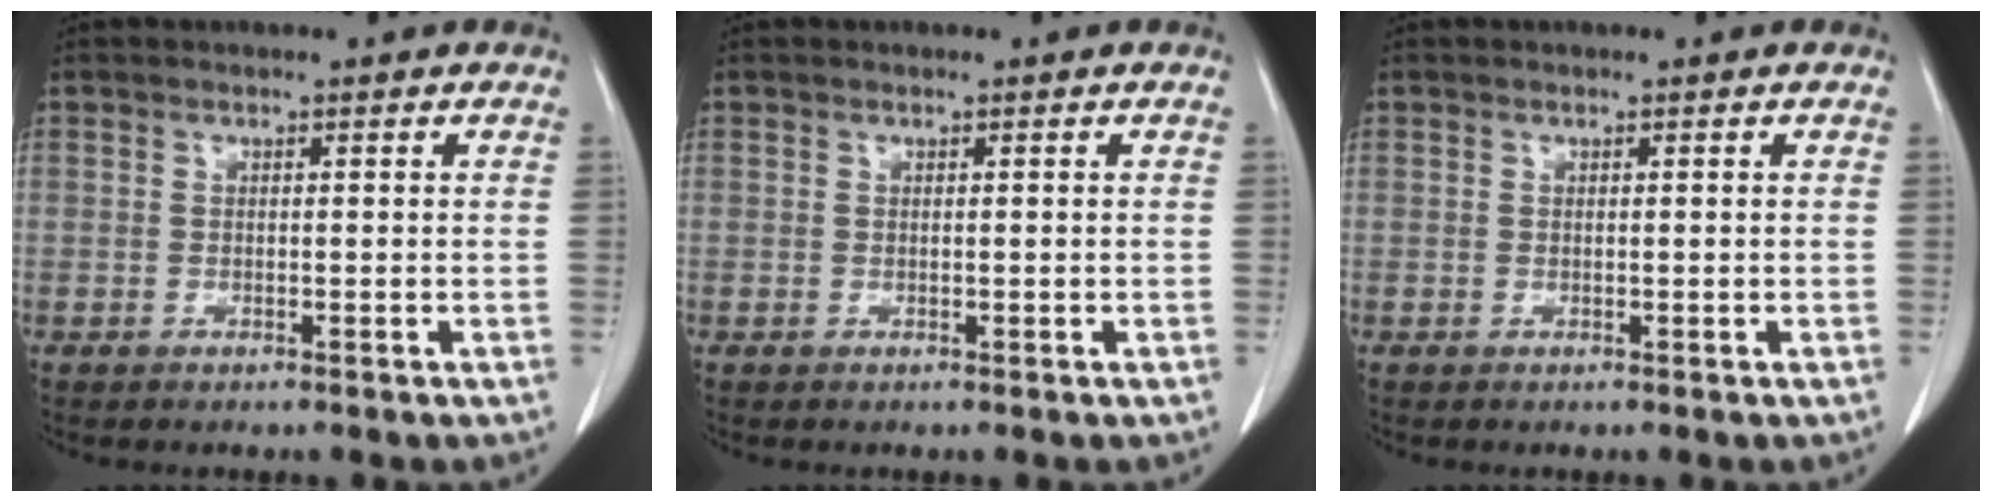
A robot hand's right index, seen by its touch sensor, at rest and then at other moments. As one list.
[{"total": 0.0}, {"total": 0.0}]